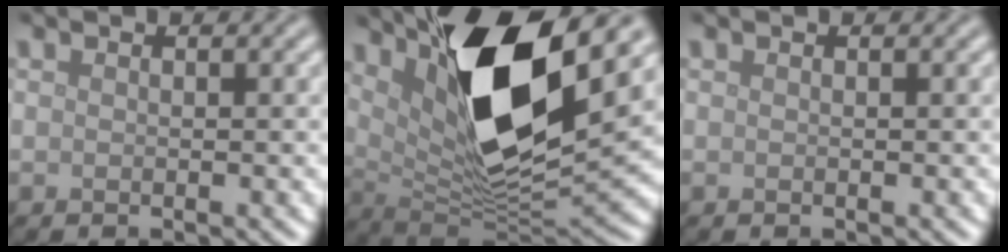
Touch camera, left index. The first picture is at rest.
{"total": 13.5, "force": [5.9, 4.6, 11.3], "torque": [-0.200, -0.007, 0.114]}
{"total": 0.0}